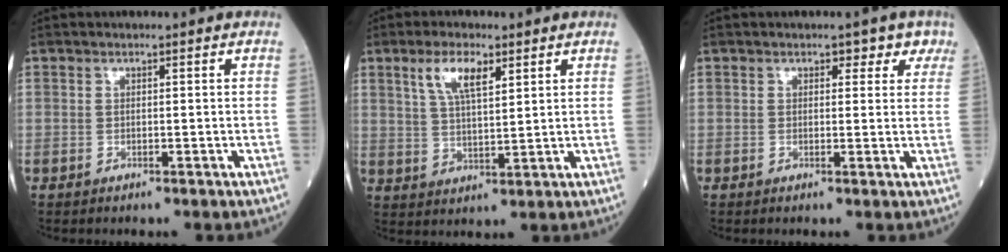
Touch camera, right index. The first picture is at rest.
{"total": 6.4, "force": [3.4, 1.8, 5.1], "torque": [-0.104, 0.006, 0.065]}
{"total": 2.7, "force": [1.6, 1.9, 1.1], "torque": [0.007, 0.003, 0.012]}